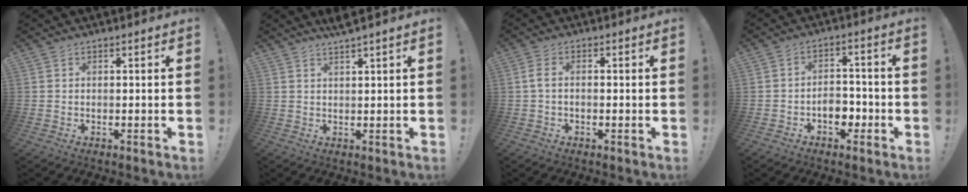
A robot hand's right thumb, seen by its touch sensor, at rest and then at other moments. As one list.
[{"total": 2.9, "force": [2.3, -0.6, 1.8], "torque": [-0.045, -0.005, 0.040]}, {"total": 2.1, "force": [-0.5, 0.8, 1.9], "torque": [-0.035, 0.009, -0.009]}, {"total": 6.9, "force": [-2.5, 5.0, 4.0], "torque": [-0.062, 0.013, -0.043]}]